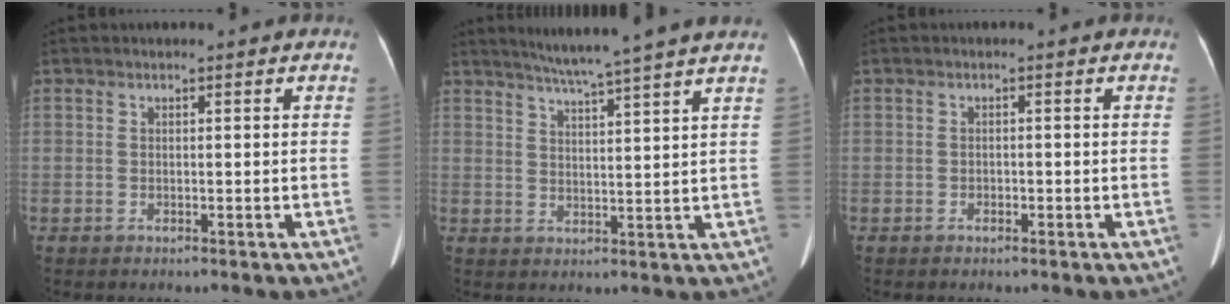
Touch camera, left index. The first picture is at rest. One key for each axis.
{"total": 10.3, "fx": 8.6, "fy": -1.8, "fz": 5.3, "tx": -0.083, "ty": 0.007, "tz": 0.115}
{"total": 0.8, "fx": -0.6, "fy": 0.5, "fz": 0.3, "tx": -0.006, "ty": 0.002, "tz": -0.009}